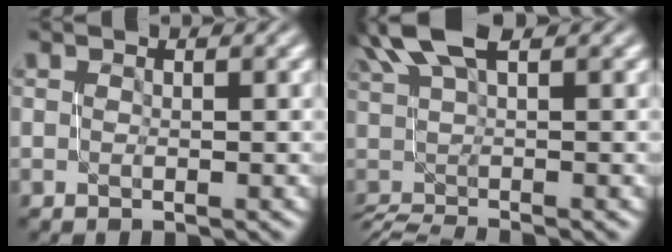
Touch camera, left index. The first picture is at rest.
{"total": 6.0, "force": [2.8, 1.6, 5.1], "torque": [-0.072, 0.013, 0.044]}